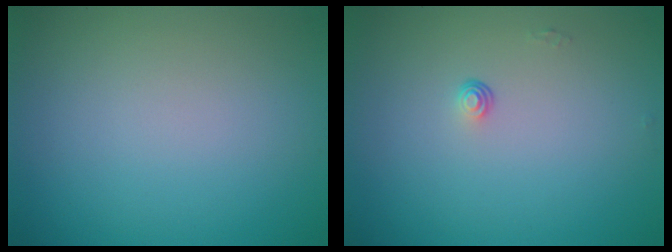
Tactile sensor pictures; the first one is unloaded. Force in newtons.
{"total": 0.6, "press": 0.4, "slide": 0.5}